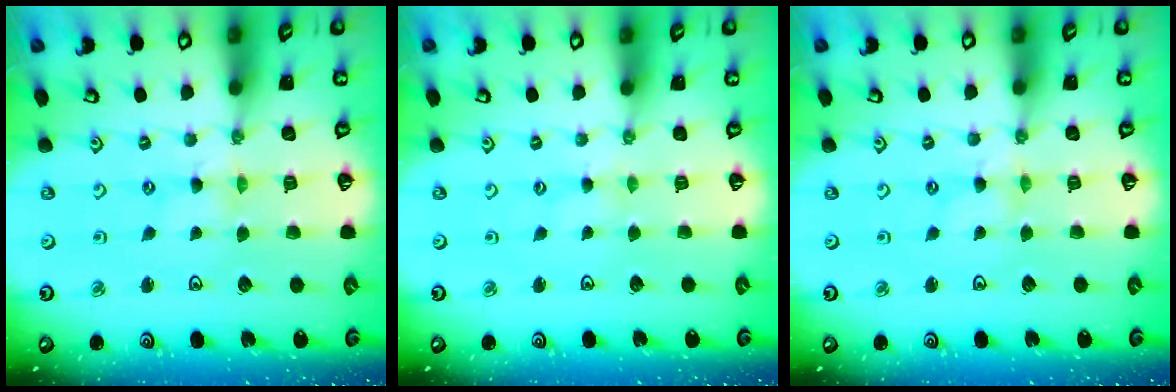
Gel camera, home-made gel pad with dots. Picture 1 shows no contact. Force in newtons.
{"total": 0.0}
{"total": 1.5, "press": 1.5, "slide": 0.2}